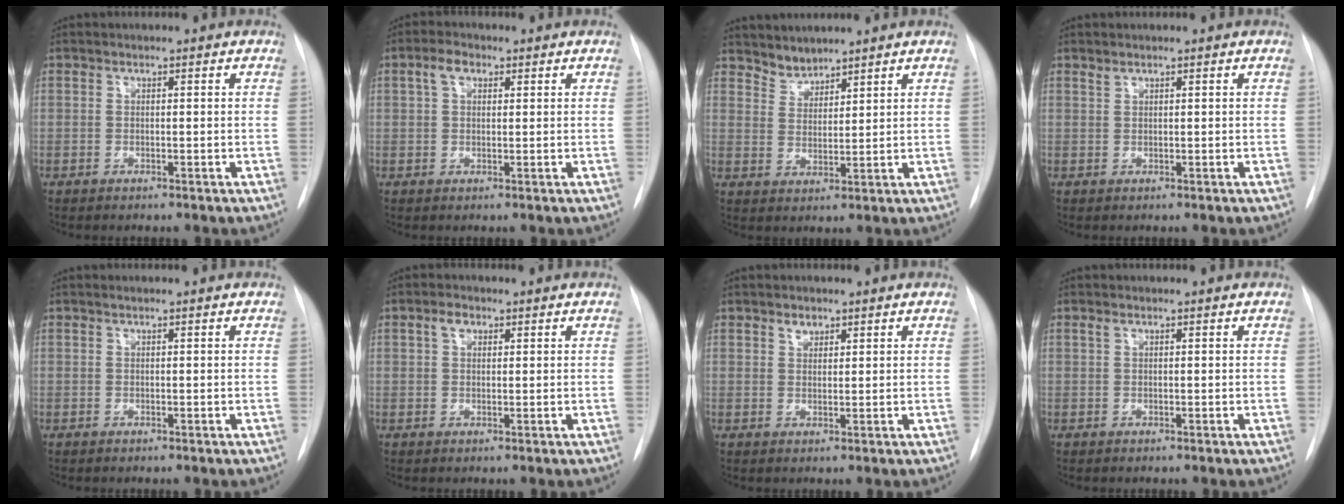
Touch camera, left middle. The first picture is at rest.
{"total": 3.1, "force": [1.4, 1.8, 2.1], "torque": [-0.046, 0.016, 0.026]}
{"total": 3.3, "force": [3.1, 1.0, -0.2], "torque": [0.008, 0.007, 0.061]}
{"total": 0.6, "force": [0.6, 0.1, 0.1], "torque": [-0.005, 0.002, 0.013]}
{"total": 0.0}
{"total": 2.1, "force": [1.1, 1.3, 1.3], "torque": [-0.027, 0.009, 0.019]}
{"total": 1.6, "force": [1.2, 1.0, 0.5], "torque": [-0.007, 0.000, 0.019]}
{"total": 0.6, "force": [0.4, 0.2, 0.3], "torque": [-0.012, 0.009, 0.009]}